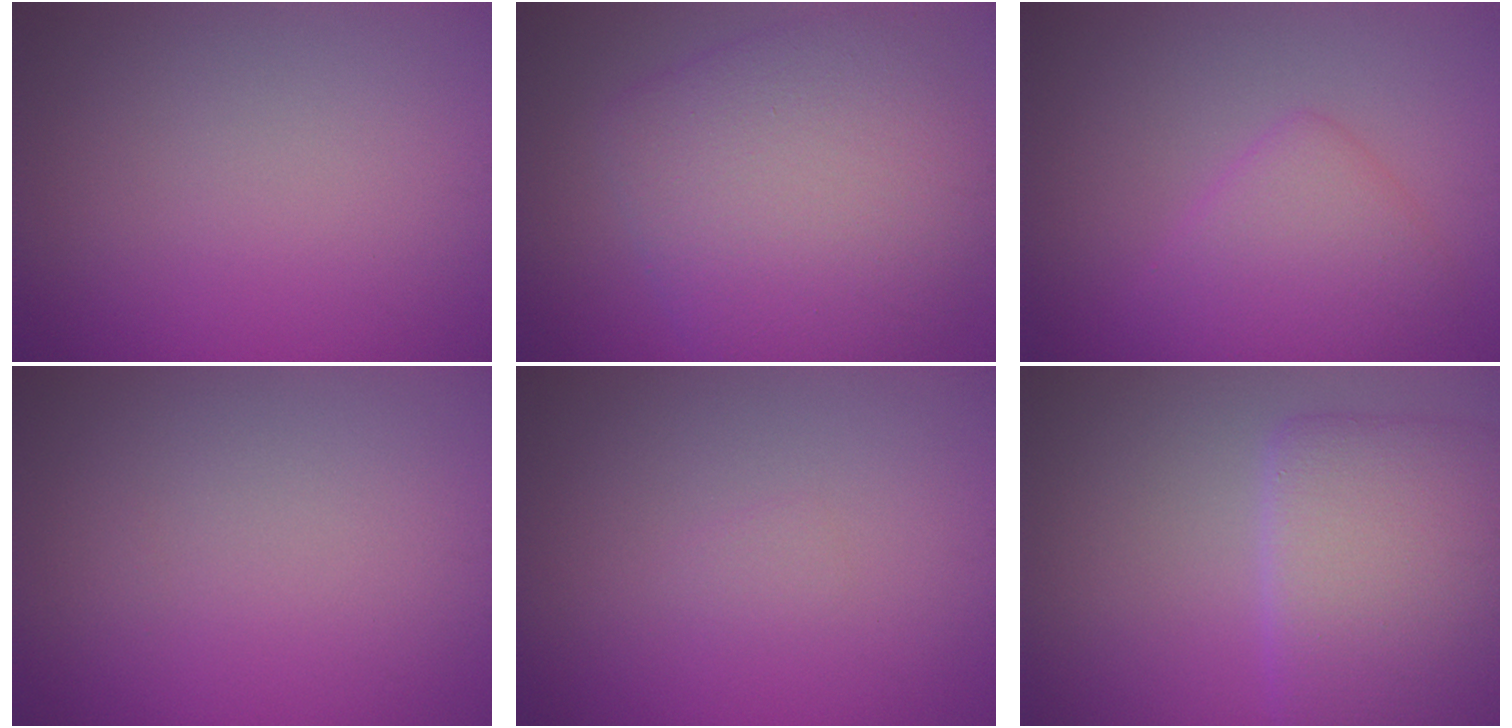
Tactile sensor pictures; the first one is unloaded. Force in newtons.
{"total": 9.3, "press": 9.3, "slide": 0.3}
{"total": 3.9, "press": 3.9, "slide": 0.1}
{"total": 0.0}
{"total": 0.6, "press": 0.6, "slide": 0.1}
{"total": 7.8, "press": 7.8, "slide": 0.3}